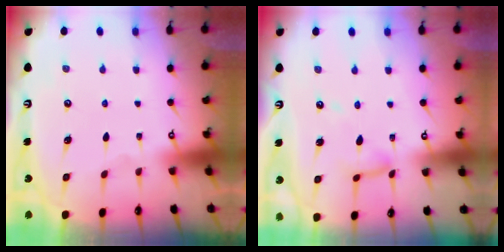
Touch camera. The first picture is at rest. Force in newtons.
{"total": 7.6, "press": 7.5, "slide": 0.6}